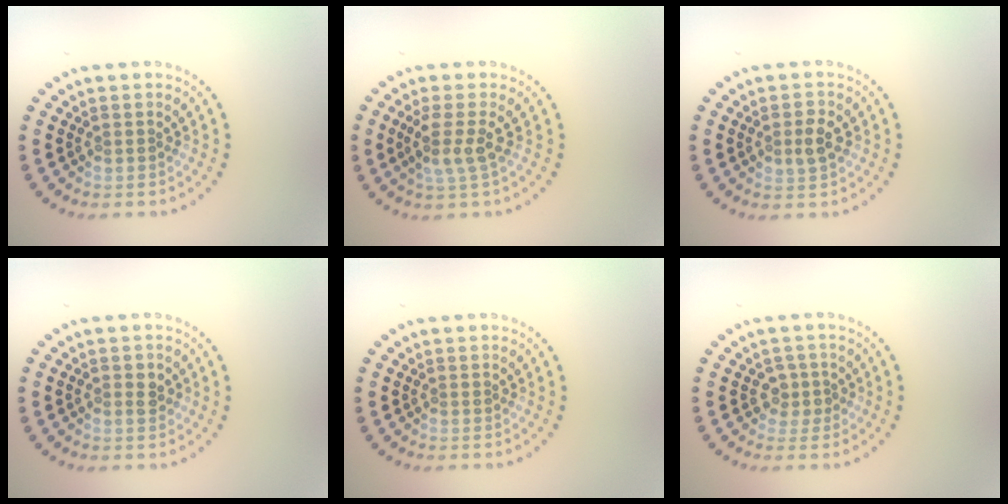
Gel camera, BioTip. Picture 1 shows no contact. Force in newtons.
{"total": 2.5, "press": 2.0, "slide": 1.6}
{"total": 2.0, "press": 2.0, "slide": 0.1}
{"total": 1.5, "press": 1.5, "slide": 0.1}
{"total": 0.0}
{"total": 1.3, "press": 1.2, "slide": 0.6}